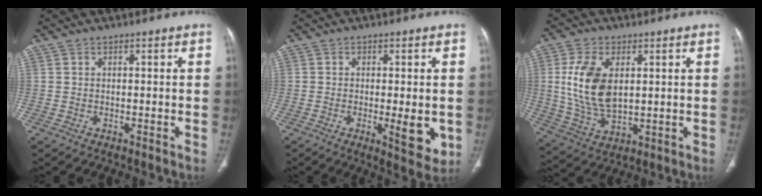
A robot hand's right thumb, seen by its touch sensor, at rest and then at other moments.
{"total": 7.0, "force": [-1.3, 2.3, 6.5], "torque": [-0.083, -0.014, -0.012]}
{"total": 13.0, "force": [2.2, 7.4, 10.5], "torque": [-0.206, -0.012, 0.050]}